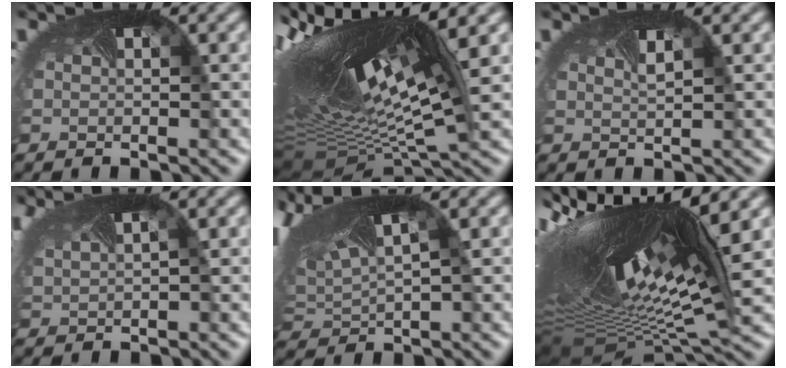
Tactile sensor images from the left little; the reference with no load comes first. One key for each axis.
{"total": 16.8, "fx": 2.1, "fy": 6.3, "fz": 15.4, "tx": -0.302, "ty": -0.013, "tz": 0.050}
{"total": 0.8, "fx": 0.4, "fy": 0.2, "fz": 0.6, "tx": -0.013, "ty": 0.004, "tz": 0.004}
{"total": 7.0, "fx": 2.7, "fy": 3.5, "fz": 5.4, "tx": -0.134, "ty": 0.032, "tz": 0.052}
{"total": 11.0, "fx": 4.1, "fy": 5.1, "fz": 8.9, "tx": -0.191, "ty": 0.027, "tz": 0.083}
{"total": 17.9, "fx": 3.8, "fy": 6.2, "fz": 16.4, "tx": -0.312, "ty": 0.000, "tz": 0.074}